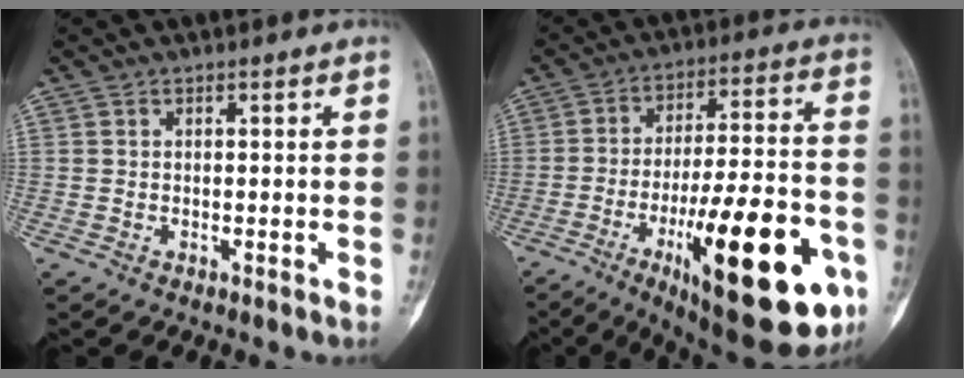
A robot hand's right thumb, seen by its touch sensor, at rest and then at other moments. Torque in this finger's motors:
{"motor_torque": [1.92, 2.18, 2.05, -0.72, 0.17]}